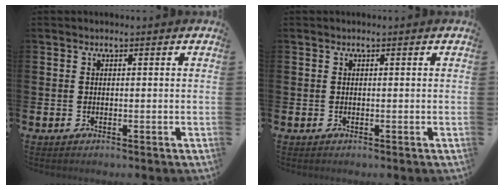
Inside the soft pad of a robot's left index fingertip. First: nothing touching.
{"total": 0.0}